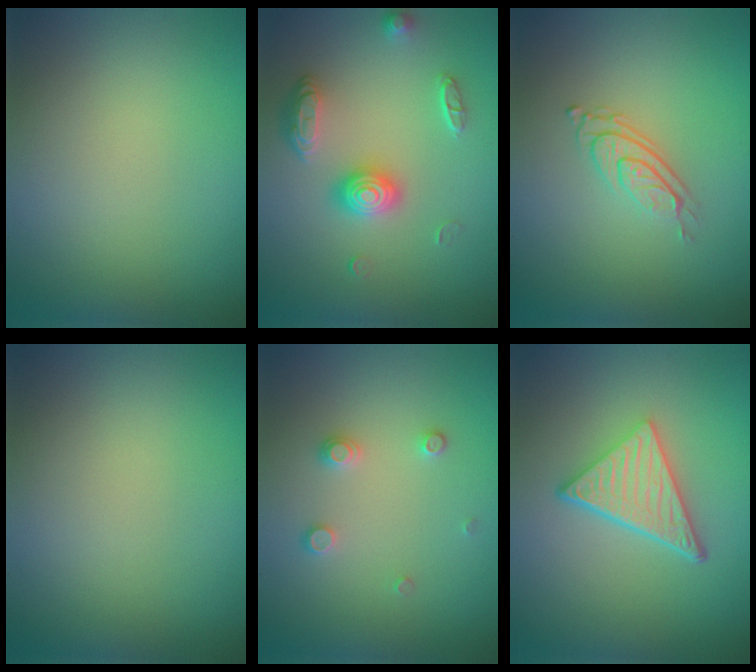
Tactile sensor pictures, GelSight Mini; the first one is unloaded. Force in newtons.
{"total": 3.3, "press": 2.9, "slide": 1.6}
{"total": 3.1, "press": 2.0, "slide": 2.4}
{"total": 0.0}
{"total": 1.5, "press": 1.5, "slide": 0.2}
{"total": 5.1, "press": 3.6, "slide": 3.7}